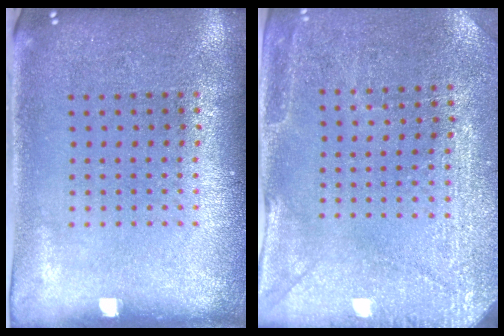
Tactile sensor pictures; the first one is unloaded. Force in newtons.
{"total": 2.9, "press": 2.8, "slide": 0.6}